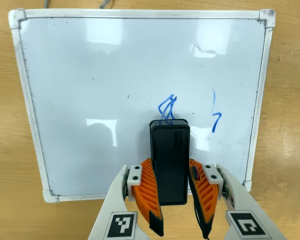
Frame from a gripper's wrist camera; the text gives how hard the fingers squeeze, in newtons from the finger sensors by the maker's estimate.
{"total": 8.4, "left": 7.2, "right": 9.5}